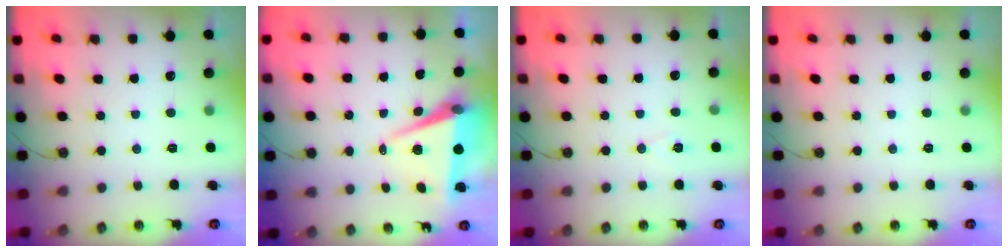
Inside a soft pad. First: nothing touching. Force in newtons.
{"total": 7.6, "press": 6.3, "slide": 4.3}
{"total": 6.6, "press": 4.9, "slide": 4.5}
{"total": 0.0}